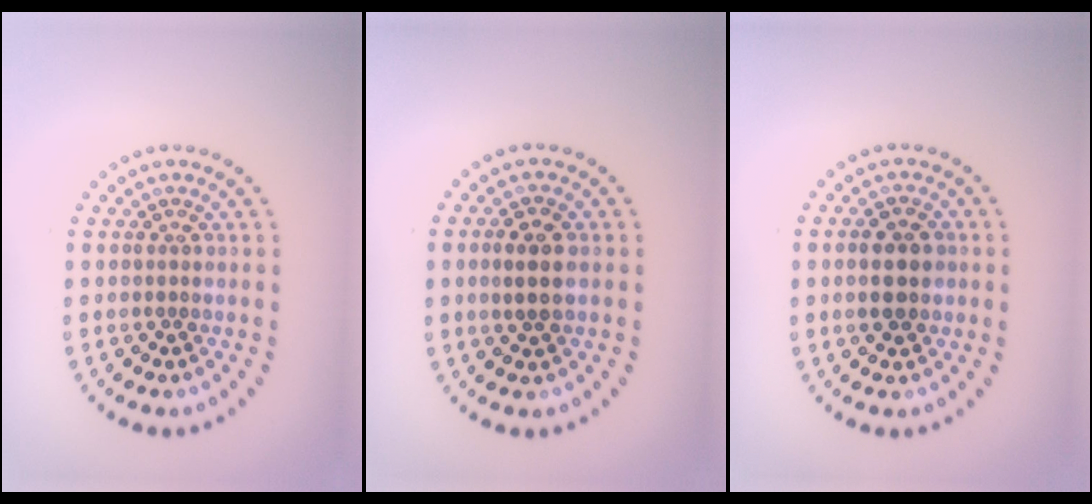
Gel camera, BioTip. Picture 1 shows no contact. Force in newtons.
{"total": 2.6, "press": 2.6, "slide": 0.2}
{"total": 3.3, "press": 3.3, "slide": 0.1}